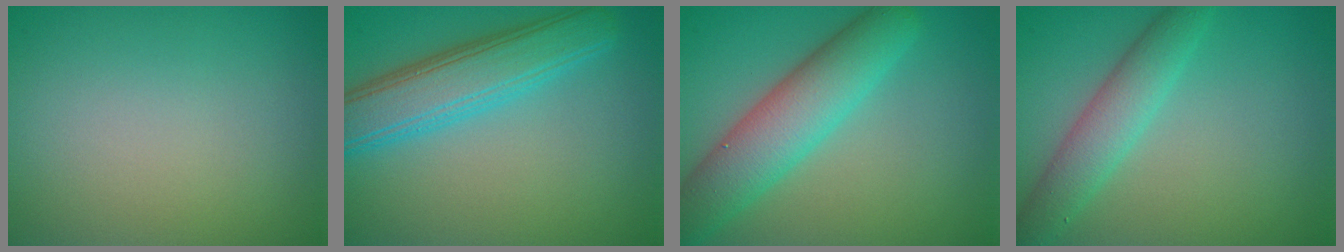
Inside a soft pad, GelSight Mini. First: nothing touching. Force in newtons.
{"total": 5.8, "press": 5.8, "slide": 0.3}
{"total": 6.5, "press": 6.5, "slide": 0.5}
{"total": 3.6, "press": 3.6, "slide": 0.1}